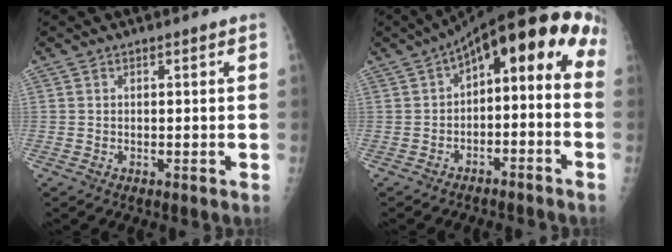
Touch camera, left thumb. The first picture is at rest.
{"total": 13.4, "force": [-1.8, 7.0, 11.3], "torque": [-0.135, 0.079, -0.026]}